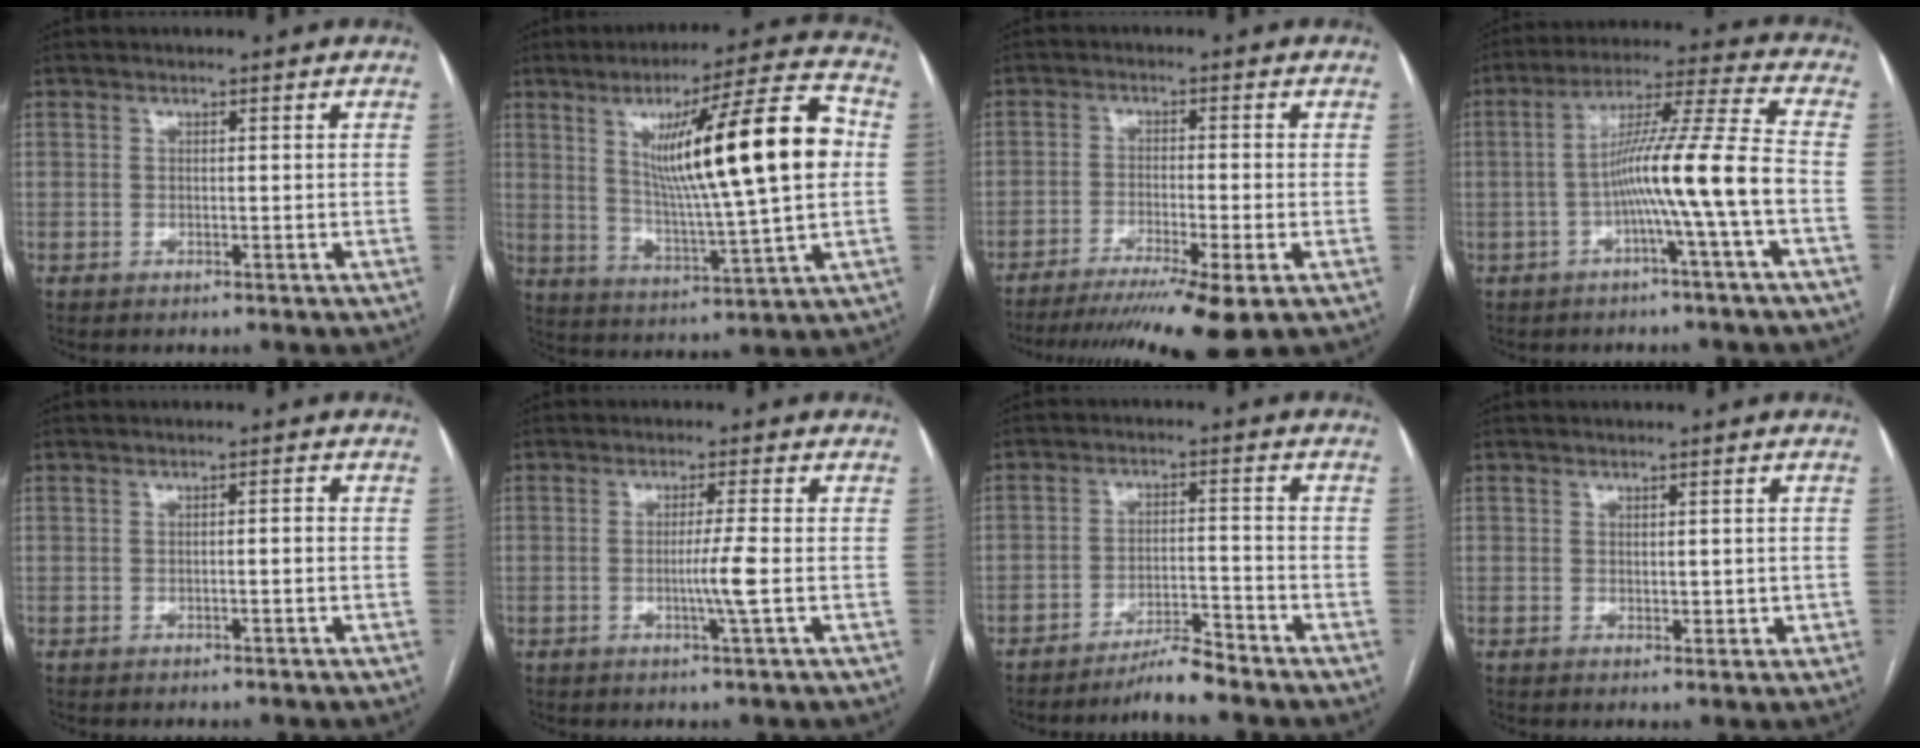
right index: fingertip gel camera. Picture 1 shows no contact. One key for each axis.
{"total": 20.3, "fx": 3.7, "fy": 0.8, "fz": 19.9, "tx": -0.309, "ty": 0.008, "tz": 0.052}
{"total": 11.7, "fx": -8.5, "fy": -0.2, "fz": 8.0, "tx": -0.127, "ty": -0.023, "tz": -0.135}
{"total": 11.8, "fx": -3.1, "fy": -1.7, "fz": 11.2, "tx": -0.196, "ty": 0.018, "tz": -0.056}
{"total": 1.0, "fx": -0.2, "fy": 0.2, "fz": 0.9, "tx": -0.015, "ty": 0.003, "tz": -0.002}
{"total": 4.0, "fx": -0.8, "fy": -1.0, "fz": 3.7, "tx": -0.066, "ty": -0.007, "tz": -0.013}
{"total": 4.9, "fx": -4.6, "fy": -0.4, "fz": 1.7, "tx": -0.024, "ty": -0.011, "tz": -0.082}
{"total": 1.9, "fx": 0.1, "fy": 1.4, "fz": 1.4, "tx": -0.017, "ty": 0.002, "tz": 0.005}